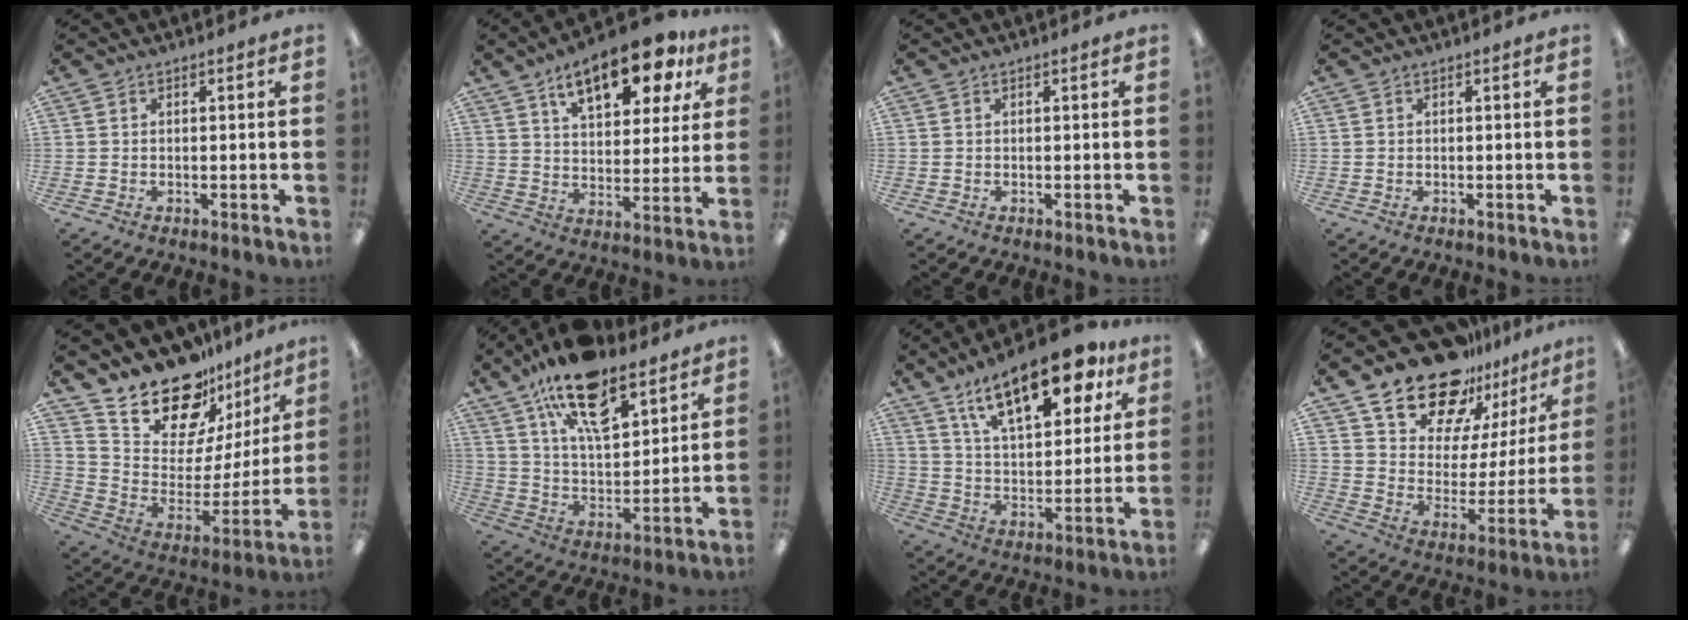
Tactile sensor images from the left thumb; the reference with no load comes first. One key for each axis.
{"total": 16.6, "fx": 10.4, "fy": 7.2, "fz": 10.8, "tx": -0.160, "ty": -0.043, "tz": 0.172}
{"total": 0.0}
{"total": 0.0}
{"total": 18.8, "fx": 16.4, "fy": 7.9, "fz": 4.8, "tx": -0.089, "ty": -0.143, "tz": 0.292}
{"total": 18.9, "fx": 12.7, "fy": 8.2, "fz": 11.4, "tx": -0.190, "ty": -0.065, "tz": 0.220}
{"total": 20.2, "fx": 12.9, "fy": 8.4, "fz": 13.1, "tx": -0.204, "ty": -0.057, "tz": 0.214}
{"total": 19.6, "fx": 15.8, "fy": 9.7, "fz": 6.4, "tx": -0.124, "ty": -0.116, "tz": 0.284}